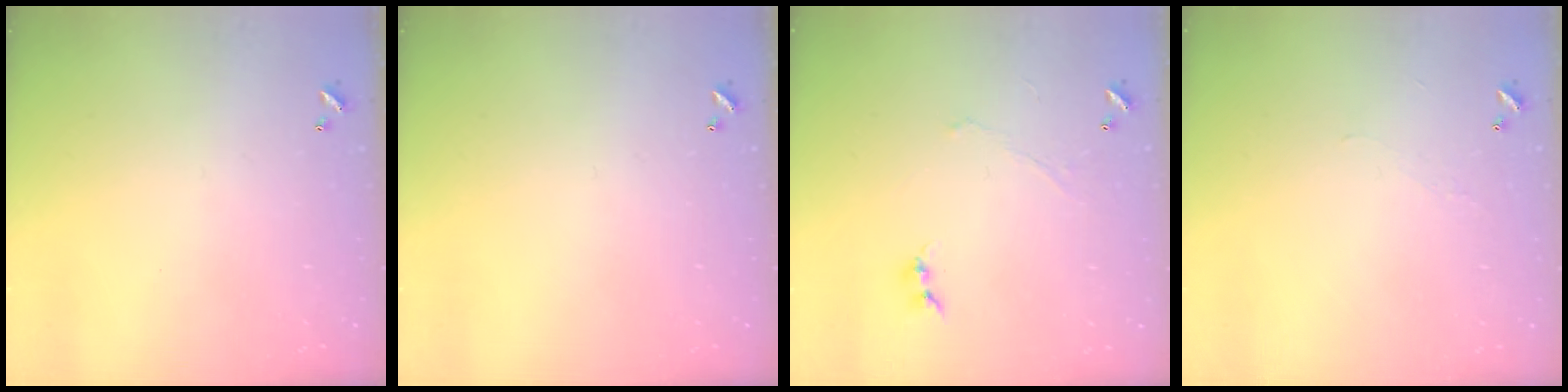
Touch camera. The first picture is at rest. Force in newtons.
{"total": 0.0}
{"total": 1.1, "press": 0.8, "slide": 0.7}
{"total": 0.9, "press": 0.8, "slide": 0.5}